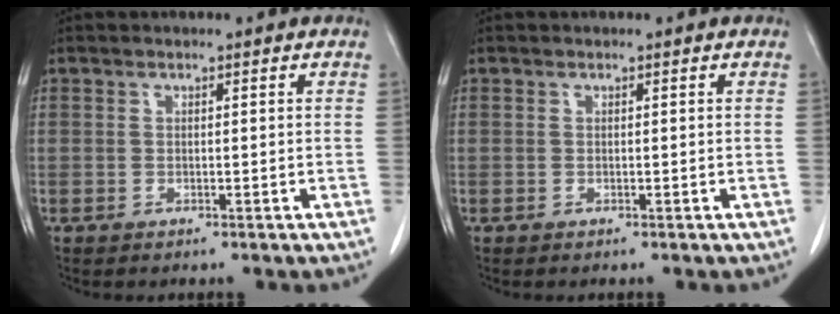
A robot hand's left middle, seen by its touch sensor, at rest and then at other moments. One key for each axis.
{"total": 0.0}